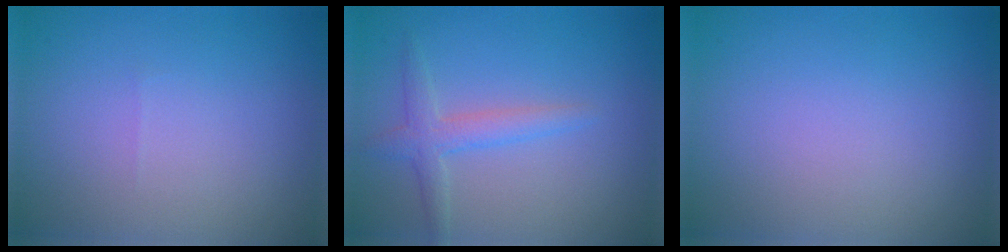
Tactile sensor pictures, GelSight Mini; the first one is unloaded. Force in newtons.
{"total": 2.3, "press": 2.3, "slide": 0.1}
{"total": 0.0}